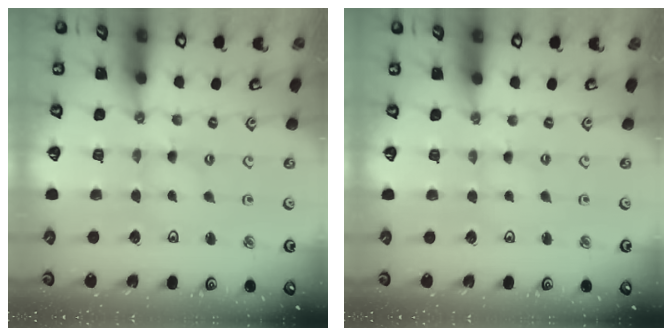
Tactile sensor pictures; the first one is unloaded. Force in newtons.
{"total": 0.7, "press": 0.7, "slide": 0.2}